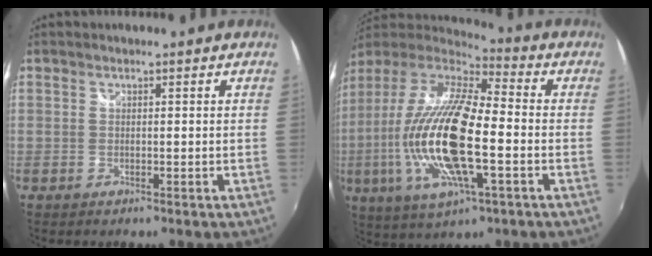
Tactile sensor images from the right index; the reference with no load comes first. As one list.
[{"total": 23.0, "force": [-4.2, 7.0, 21.5], "torque": [-0.417, -0.026, -0.085]}]